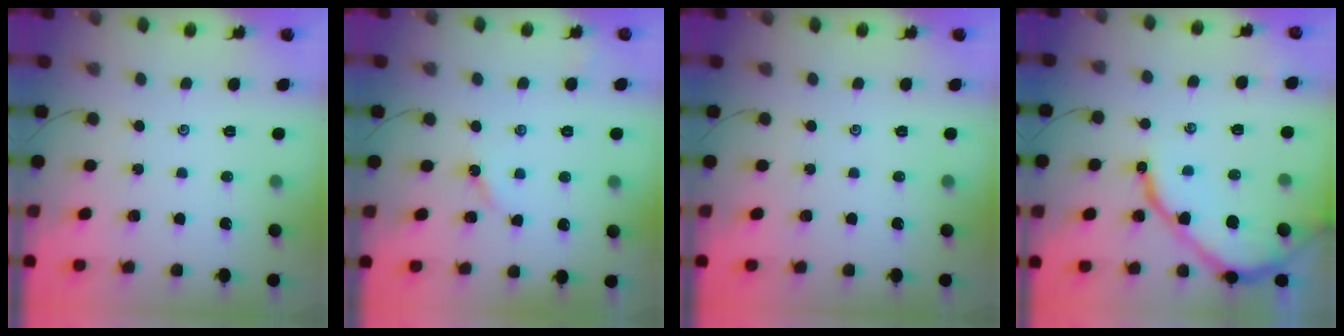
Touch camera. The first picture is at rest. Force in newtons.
{"total": 2.6, "press": 2.6, "slide": 0.3}
{"total": 0.0}
{"total": 10.4, "press": 10.4, "slide": 1.2}